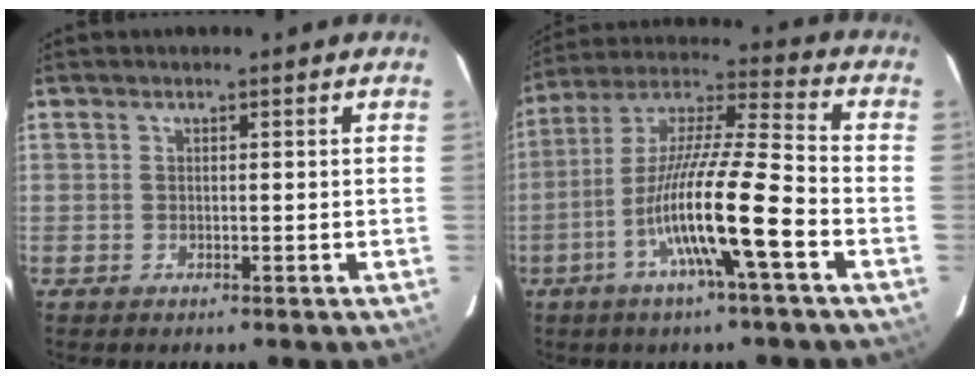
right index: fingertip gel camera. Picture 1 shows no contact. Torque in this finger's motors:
{"motor_torque": [1.52, -0.62, 1.05, 0.21]}